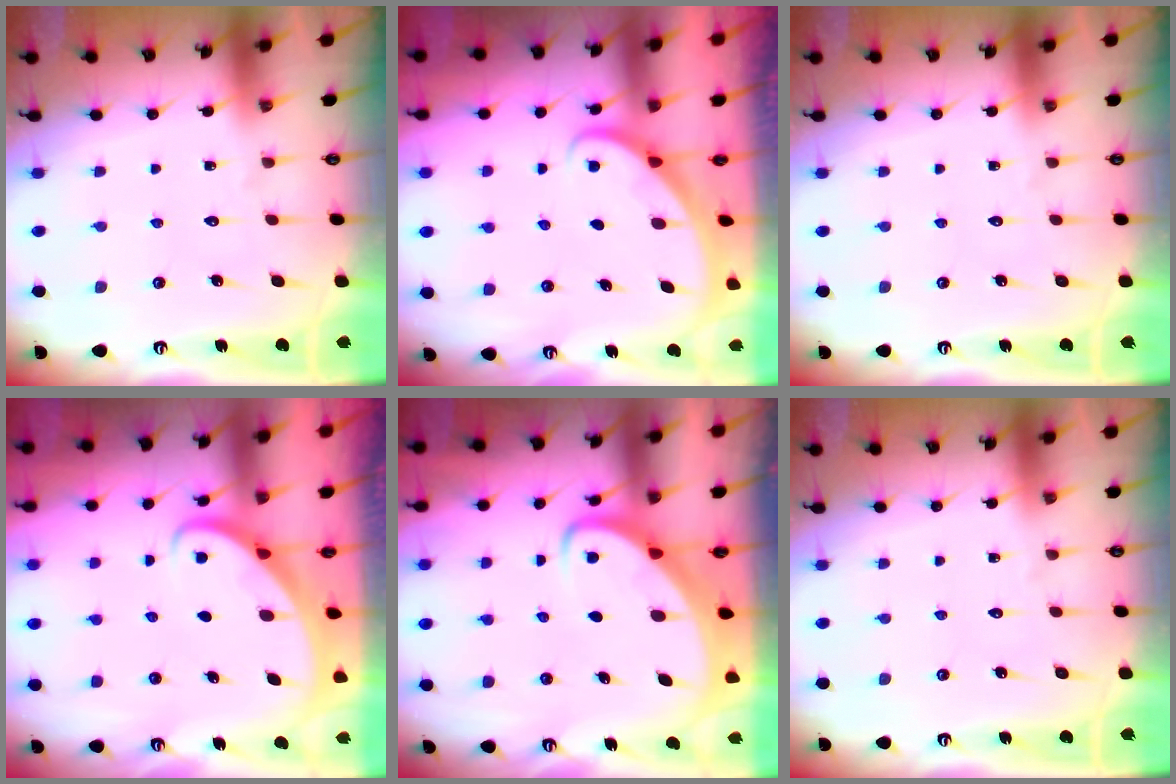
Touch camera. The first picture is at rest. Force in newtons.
{"total": 2.1, "press": 2.1, "slide": 0.1}
{"total": 0.0}
{"total": 2.8, "press": 2.8, "slide": 0.2}
{"total": 3.6, "press": 3.6, "slide": 0.5}
{"total": 0.0}